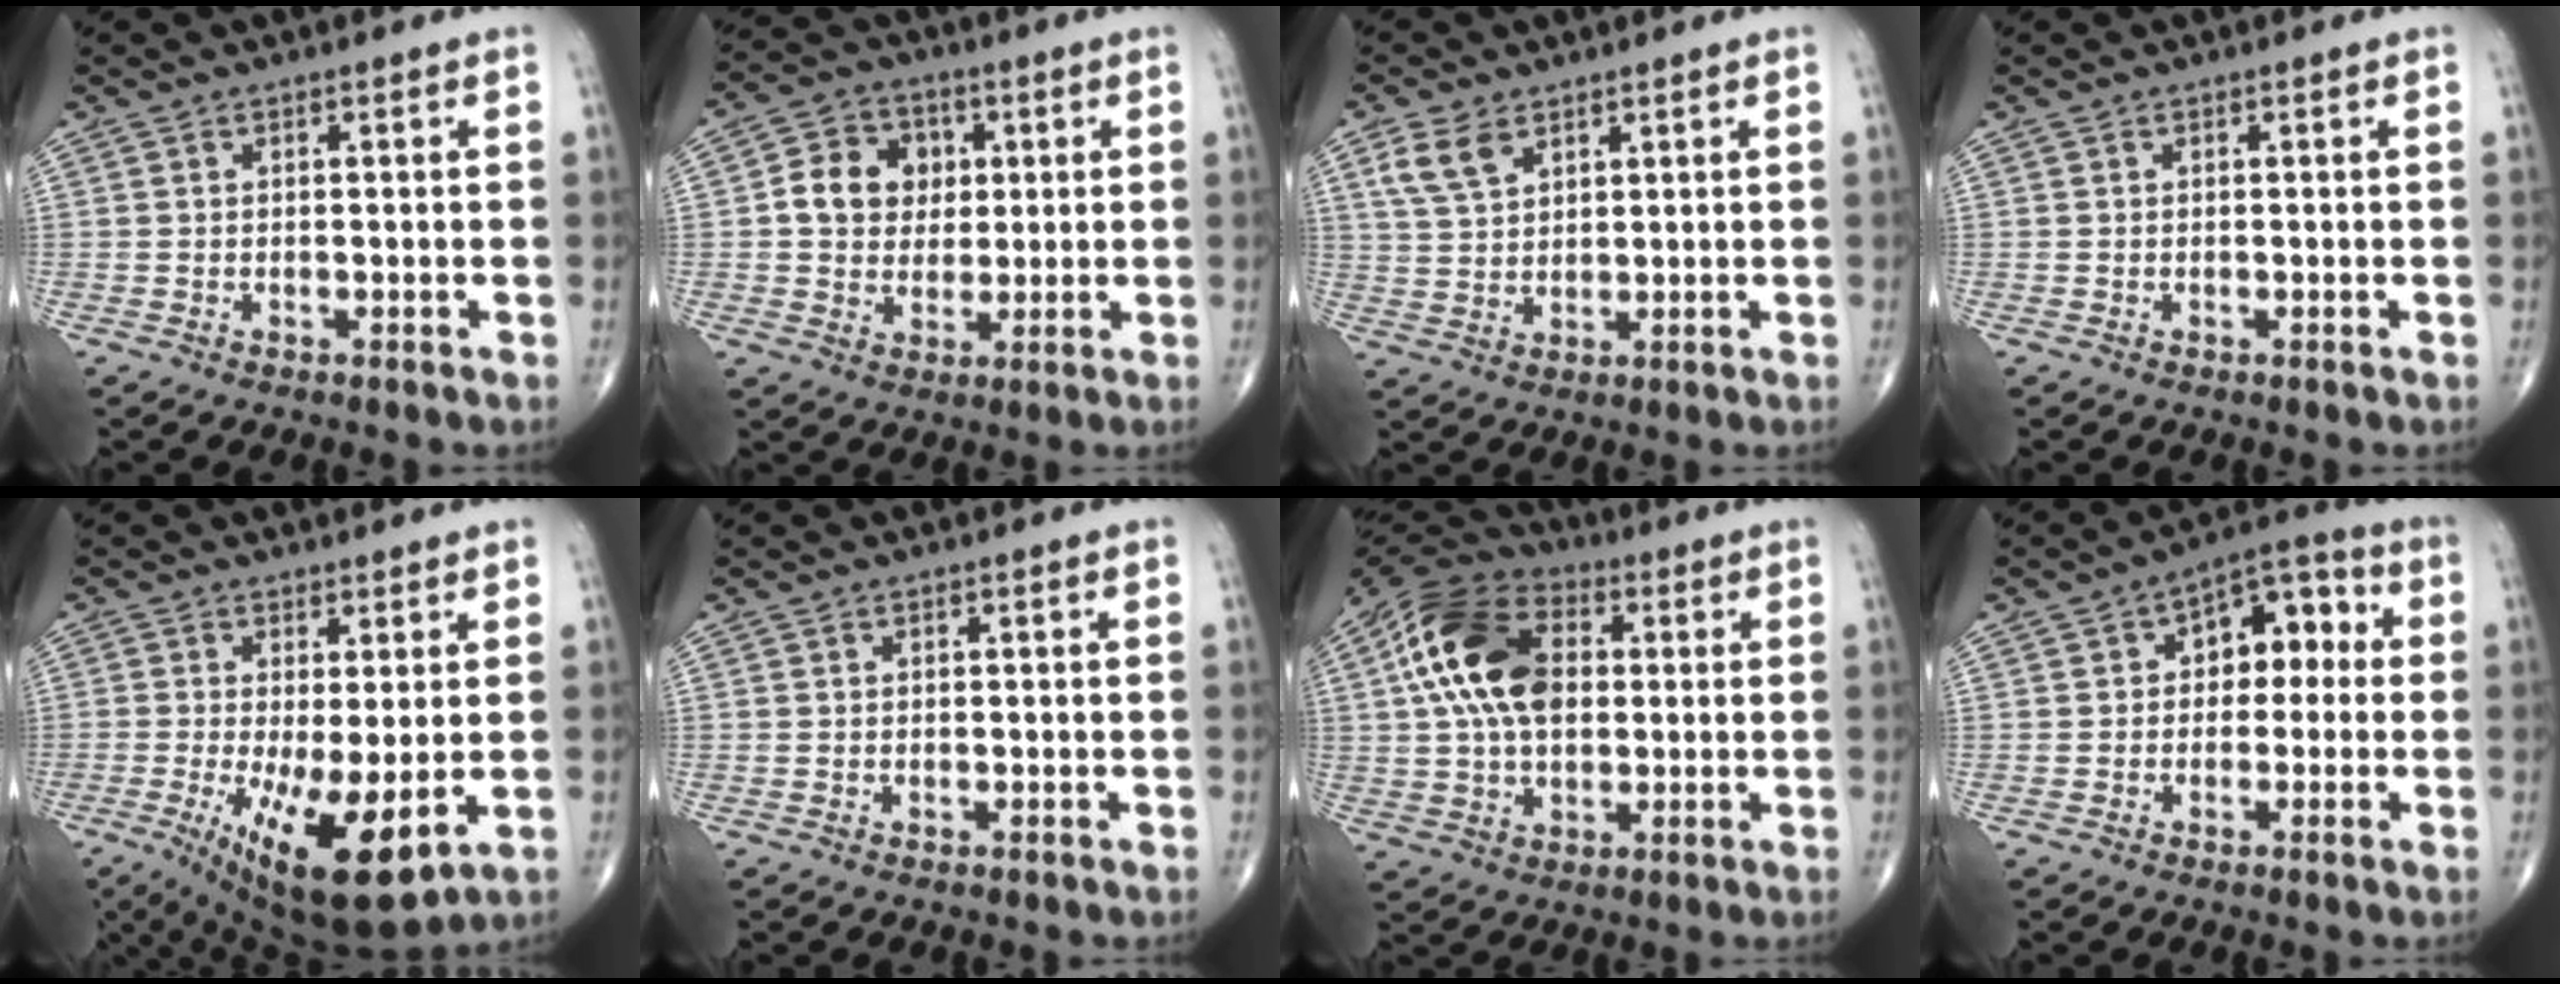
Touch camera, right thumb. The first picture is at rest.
{"total": 9.8, "force": [1.7, 8.2, 5.1], "torque": [-0.048, 0.003, 0.024]}
{"total": 5.9, "force": [3.4, 3.4, 3.5], "torque": [-0.064, -0.009, 0.073]}
{"total": 0.0}
{"total": 12.8, "force": [-2.7, 4.1, 11.8], "torque": [-0.203, -0.029, -0.027]}
{"total": 0.0}
{"total": 17.6, "force": [3.0, 11.3, 13.1], "torque": [-0.236, 0.015, 0.046]}
{"total": 9.2, "force": [1.0, 5.9, 7.0], "torque": [-0.059, 0.034, 0.003]}